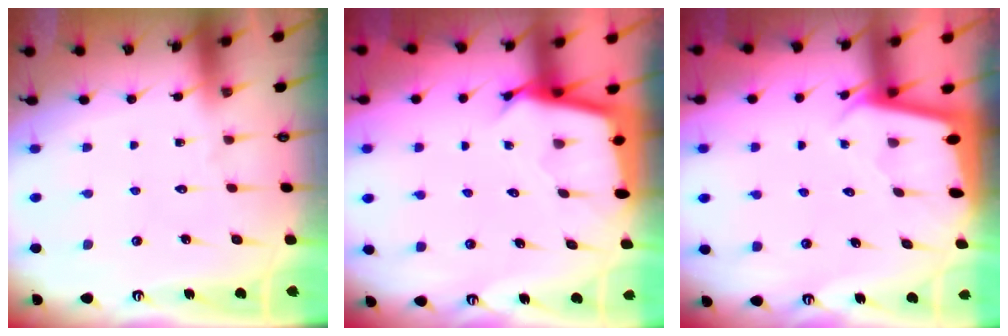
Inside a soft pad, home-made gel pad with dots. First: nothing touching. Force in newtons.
{"total": 2.7, "press": 2.7, "slide": 0.1}
{"total": 1.9, "press": 1.9, "slide": 0.1}